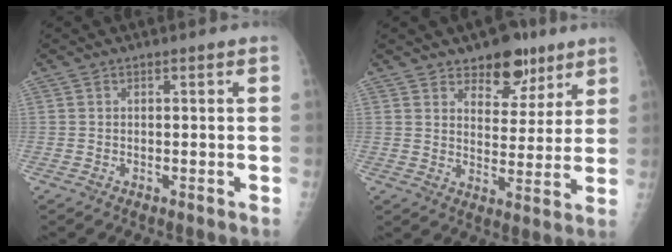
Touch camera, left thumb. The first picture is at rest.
{"total": 9.8, "force": [6.7, 5.6, 4.4], "torque": [-0.017, -0.040, 0.101]}